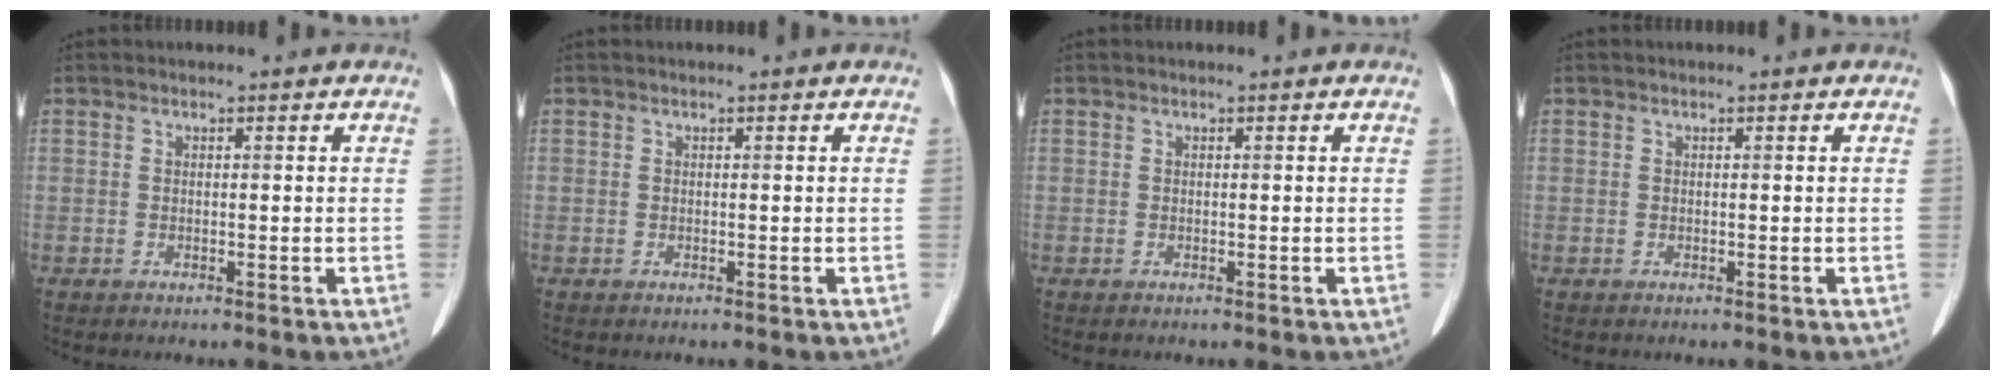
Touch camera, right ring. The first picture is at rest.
{"total": 0.0}
{"total": 0.0}
{"total": 0.0}